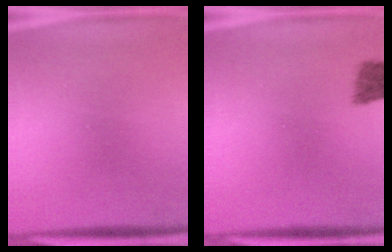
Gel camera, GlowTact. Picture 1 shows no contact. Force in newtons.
{"total": 3.1}